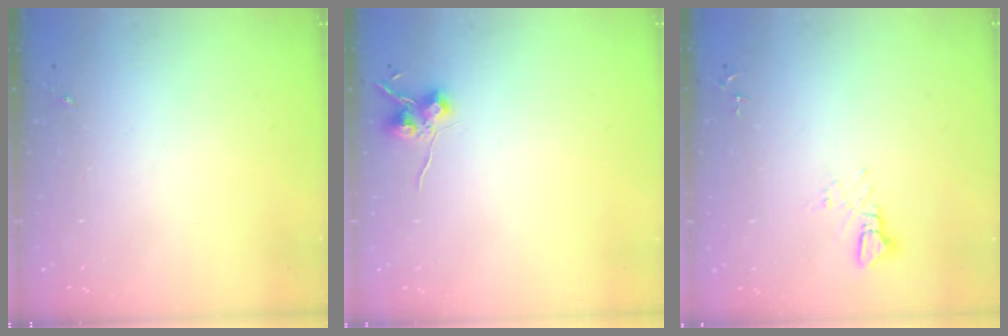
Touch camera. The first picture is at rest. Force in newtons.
{"total": 6.9, "press": 6.9, "slide": 0.6}
{"total": 3.8, "press": 3.8, "slide": 0.3}